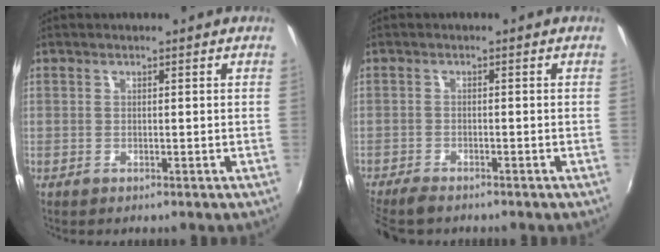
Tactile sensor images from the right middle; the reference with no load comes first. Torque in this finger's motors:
{"motor_torque": [0.62, -0.62, 0.22, 0.06]}